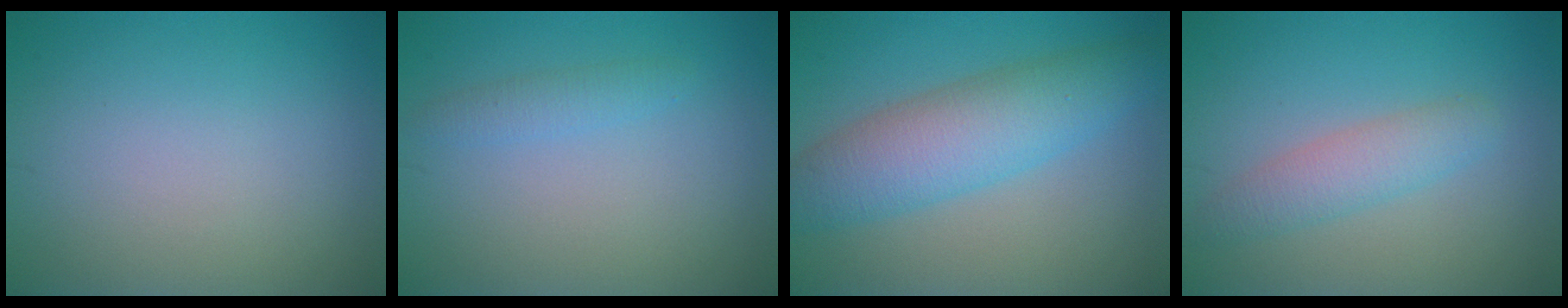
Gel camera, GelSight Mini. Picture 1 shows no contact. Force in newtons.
{"total": 1.4, "press": 1.4, "slide": 0.1}
{"total": 6.7, "press": 6.7, "slide": 0.1}
{"total": 2.9, "press": 2.9, "slide": 0.1}